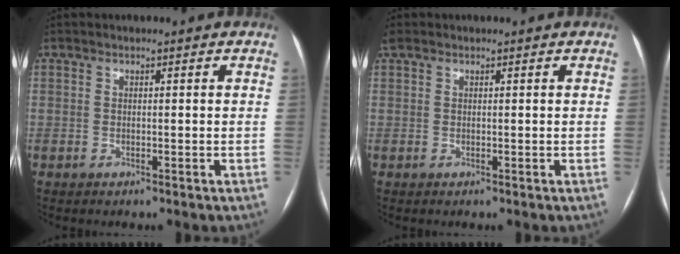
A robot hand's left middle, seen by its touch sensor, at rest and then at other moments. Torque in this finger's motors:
{"motor_torque": [0.45, -0.58, -0.01, 0.01]}